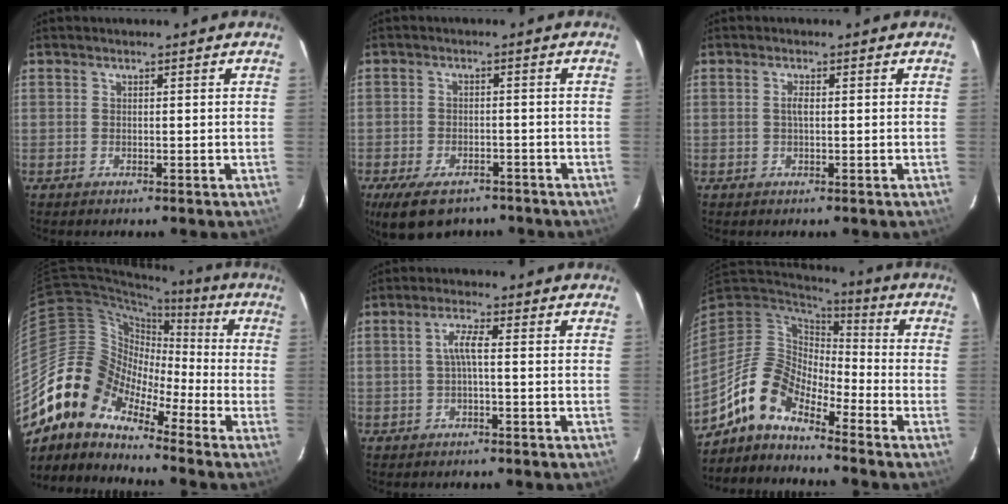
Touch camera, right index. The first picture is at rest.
{"total": 10.3, "force": [-7.3, 5.1, 5.1], "torque": [-0.117, -0.014, -0.114]}
{"total": 1.3, "force": [0.1, 0.4, 1.3], "torque": [-0.025, 0.002, -0.001]}
{"total": 11.9, "force": [-8.5, 6.8, 4.8], "torque": [-0.082, 0.025, -0.189]}
{"total": 2.8, "force": [-0.4, 0.1, 2.8], "torque": [-0.058, 0.007, -0.007]}
{"total": 10.5, "force": [-8.1, 4.1, 5.4], "torque": [-0.103, 0.013, -0.171]}